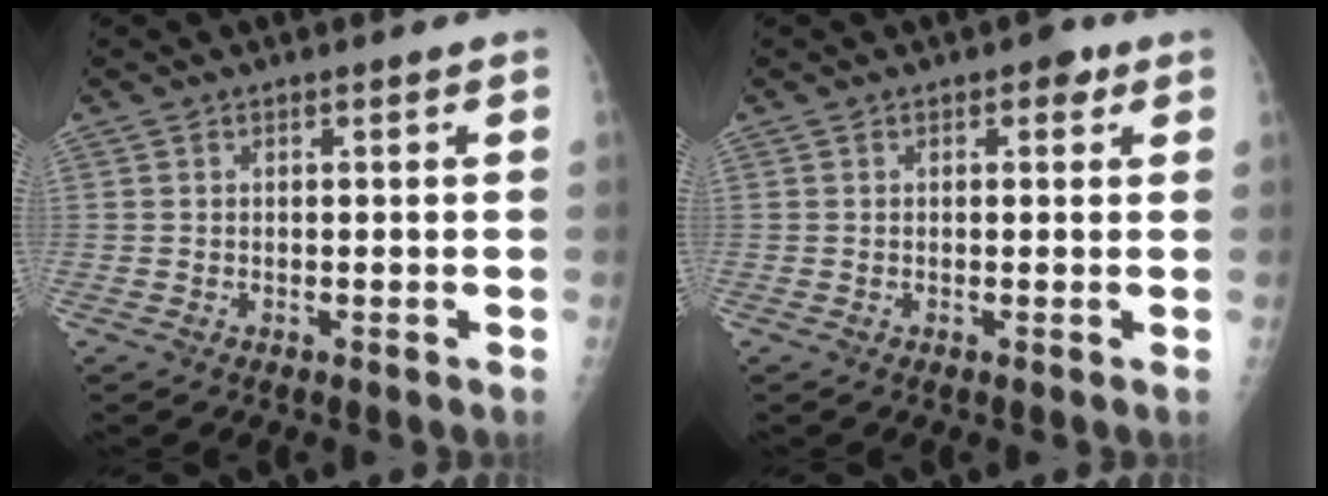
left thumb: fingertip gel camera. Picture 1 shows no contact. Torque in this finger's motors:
{"motor_torque": [1.79, 1.59, 0.18, 0.01, 0.00]}